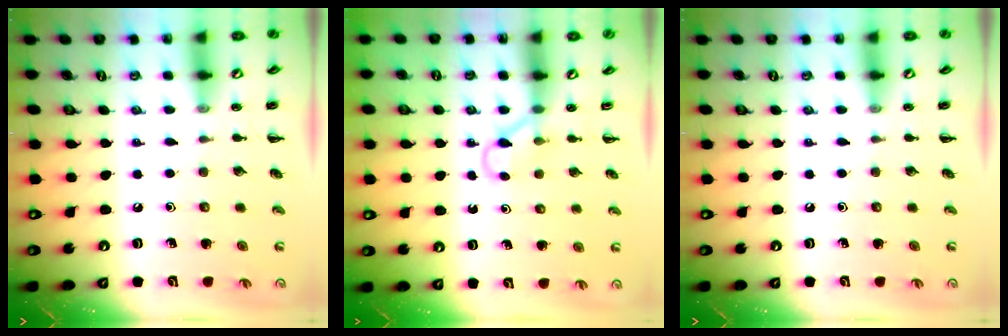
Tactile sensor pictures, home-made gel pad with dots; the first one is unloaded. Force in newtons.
{"total": 2.9, "press": 2.8, "slide": 0.9}
{"total": 0.0}